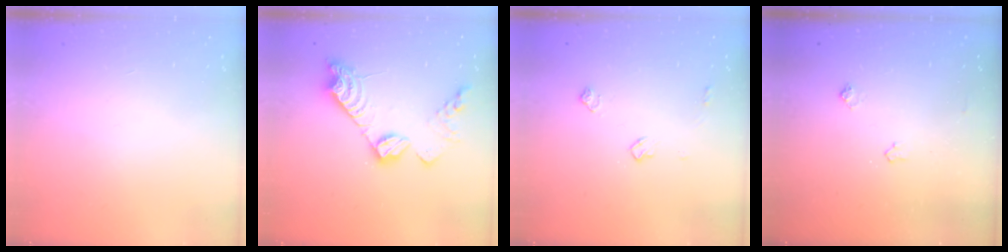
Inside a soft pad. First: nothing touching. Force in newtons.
{"total": 14.8, "press": 14.8, "slide": 0.8}
{"total": 6.9, "press": 6.9, "slide": 0.7}
{"total": 5.0, "press": 5.0, "slide": 0.6}